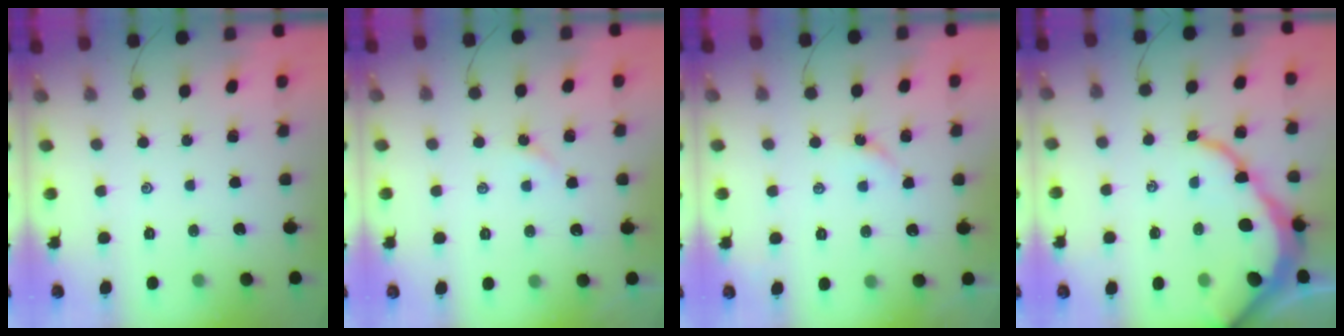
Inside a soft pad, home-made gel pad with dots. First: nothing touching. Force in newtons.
{"total": 3.0, "press": 2.9, "slide": 0.6}
{"total": 2.7, "press": 2.7, "slide": 0.5}
{"total": 10.4, "press": 10.4, "slide": 1.1}